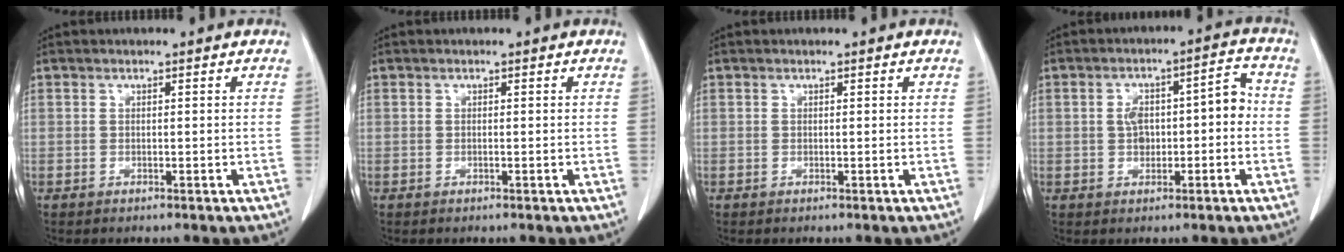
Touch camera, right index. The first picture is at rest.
{"total": 0.0}
{"total": 0.0}
{"total": 6.8, "force": [-0.4, 3.2, 6.0], "torque": [-0.092, 0.037, -0.004]}